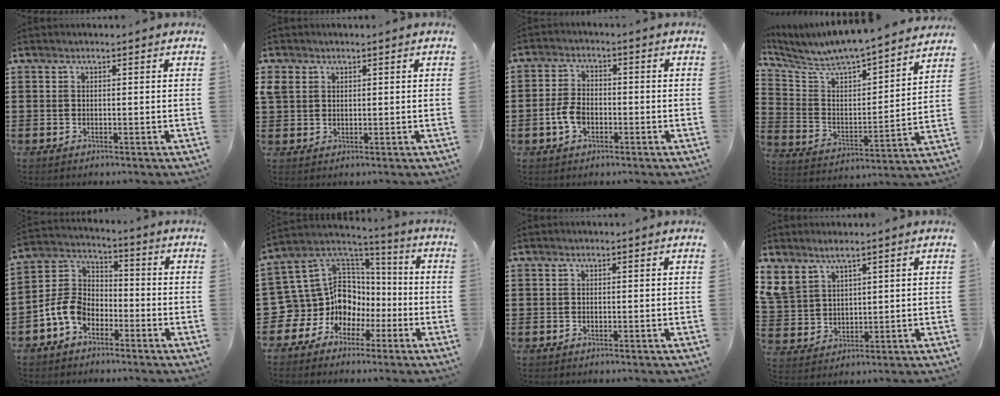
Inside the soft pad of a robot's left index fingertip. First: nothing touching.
{"total": 3.3, "force": [1.9, 2.5, 0.8], "torque": [-0.030, 0.010, 0.036]}
{"total": 4.6, "force": [-1.4, 2.8, 3.3], "torque": [-0.088, -0.004, -0.031]}
{"total": 5.8, "force": [5.6, 0.5, 1.4], "torque": [-0.061, -0.058, 0.088]}
{"total": 7.2, "force": [-3.8, 4.9, 3.7], "torque": [-0.120, -0.001, -0.085]}
{"total": 10.6, "force": [-2.0, 9.9, 3.2], "torque": [-0.115, -0.018, -0.031]}
{"total": 0.0}
{"total": 4.0, "force": [2.9, 2.4, 1.5], "torque": [-0.043, 0.001, 0.054]}